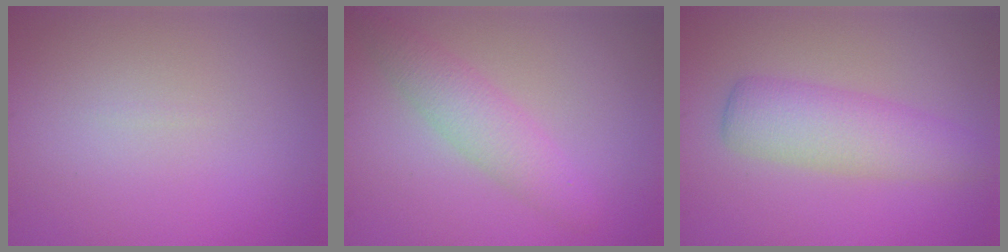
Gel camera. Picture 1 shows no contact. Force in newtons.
{"total": 2.9, "press": 2.9, "slide": 0.1}
{"total": 4.2, "press": 4.2, "slide": 0.1}